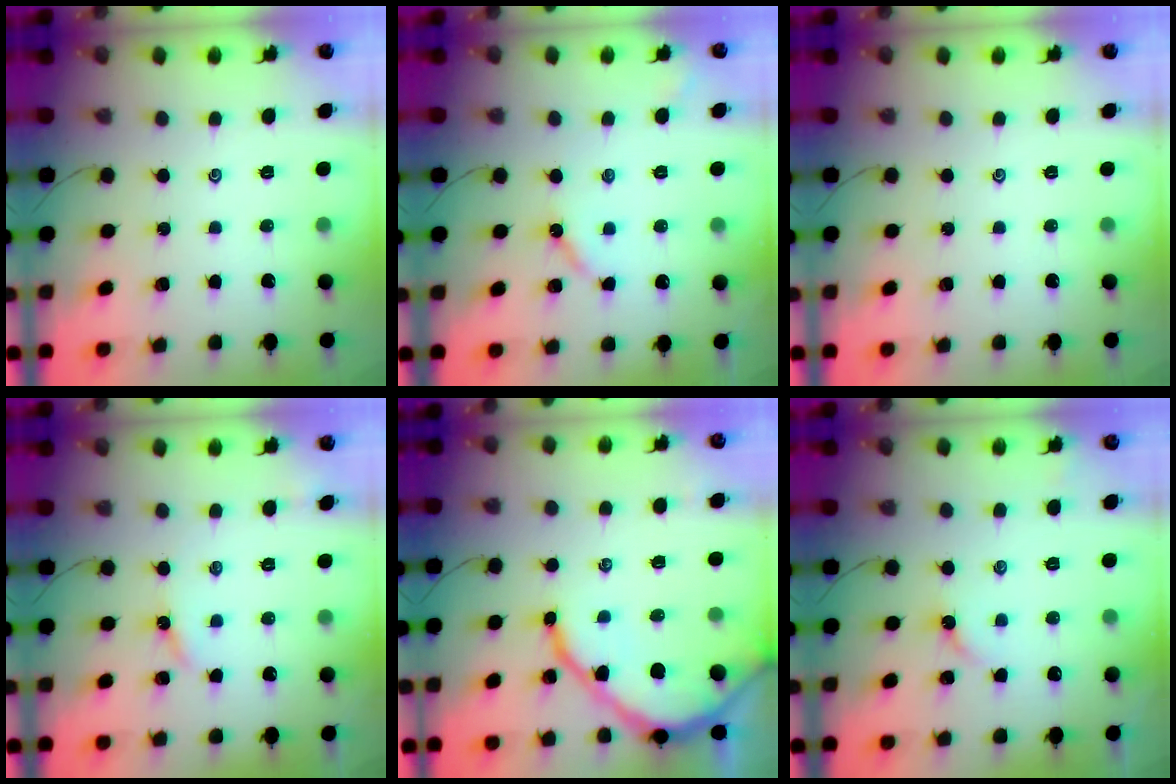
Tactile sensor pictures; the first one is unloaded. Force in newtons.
{"total": 4.8, "press": 4.7, "slide": 0.5}
{"total": 0.0}
{"total": 4.0, "press": 4.0, "slide": 0.1}
{"total": 11.7, "press": 11.6, "slide": 1.4}
{"total": 3.2, "press": 3.2, "slide": 0.5}